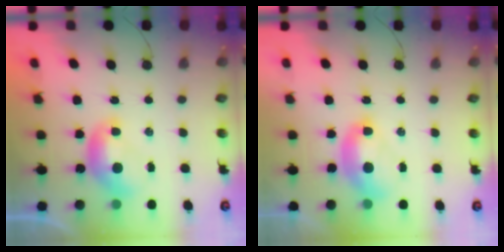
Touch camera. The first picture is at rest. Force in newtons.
{"total": 2.6, "press": 2.6, "slide": 0.6}